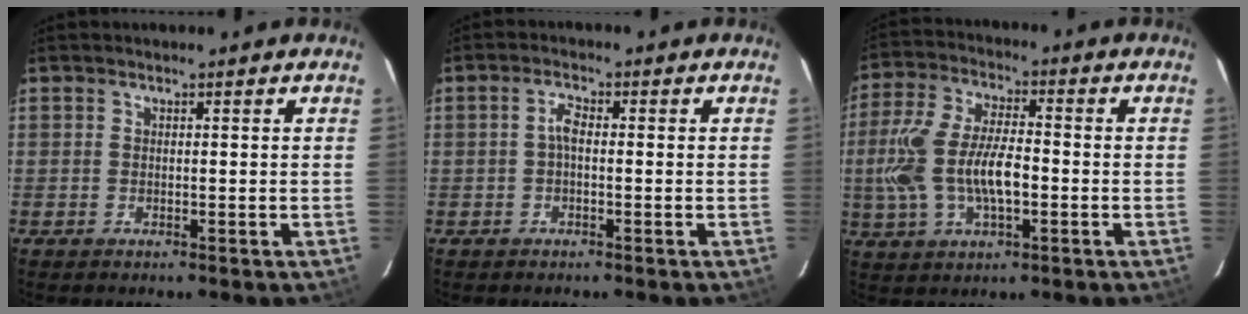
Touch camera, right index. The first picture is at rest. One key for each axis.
{"total": 2.2, "fx": -0.3, "fy": 0.9, "fz": 1.9, "tx": -0.041, "ty": 0.009, "tz": -0.007}
{"total": 13.8, "fx": -2.1, "fy": 6.1, "fz": 12.2, "tx": -0.259, "ty": 0.003, "tz": -0.036}